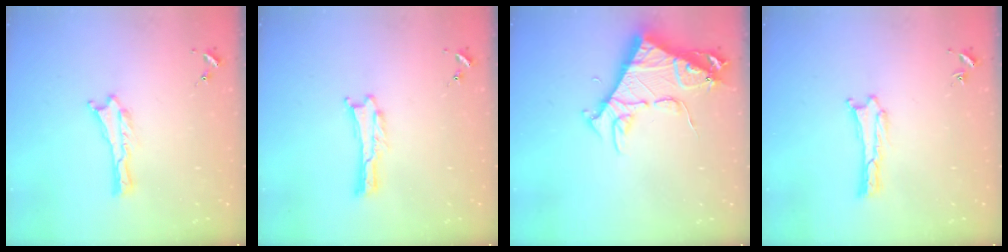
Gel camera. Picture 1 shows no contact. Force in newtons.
{"total": 0.0}
{"total": 7.9, "press": 7.9, "slide": 0.9}
{"total": 0.0}